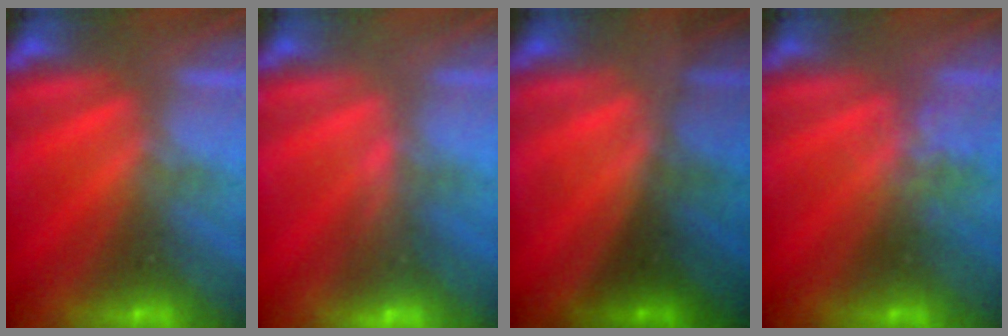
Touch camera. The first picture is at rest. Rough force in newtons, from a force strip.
{"total": 5.3}
{"total": 1.4}
{"total": 2.0}